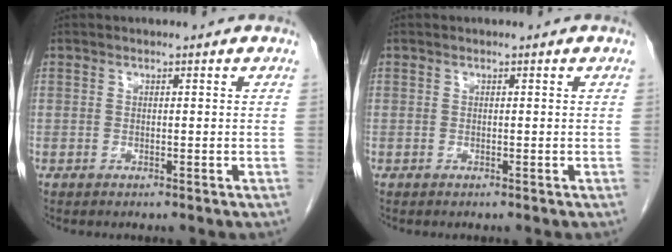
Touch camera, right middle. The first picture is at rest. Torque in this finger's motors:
{"motor_torque": [-0.21, -0.02, 0.02, -0.01]}